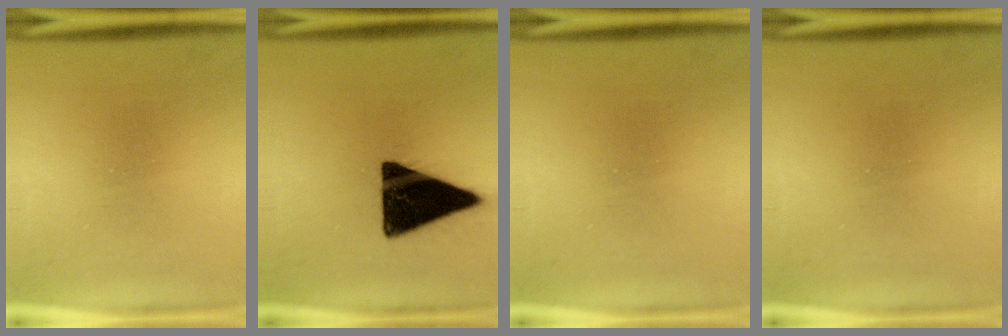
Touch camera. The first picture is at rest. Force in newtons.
{"total": 17.6}
{"total": 0.0}
{"total": 0.0}